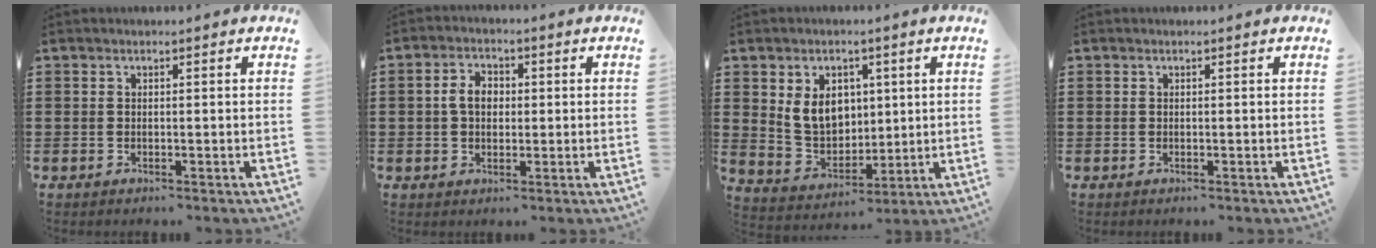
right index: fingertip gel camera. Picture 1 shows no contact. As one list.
[{"total": 3.9, "force": [0.2, 2.7, 2.8], "torque": [-0.062, 0.012, 0.000]}, {"total": 7.5, "force": [1.9, 5.9, 4.2], "torque": [-0.093, 0.007, 0.034]}, {"total": 0.0}]